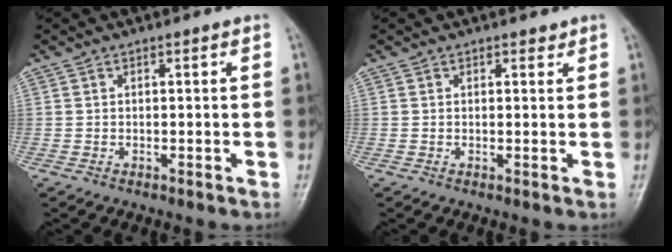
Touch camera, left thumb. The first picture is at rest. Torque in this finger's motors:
{"motor_torque": [-0.31, 0.06, -0.14, -0.21, -0.02]}